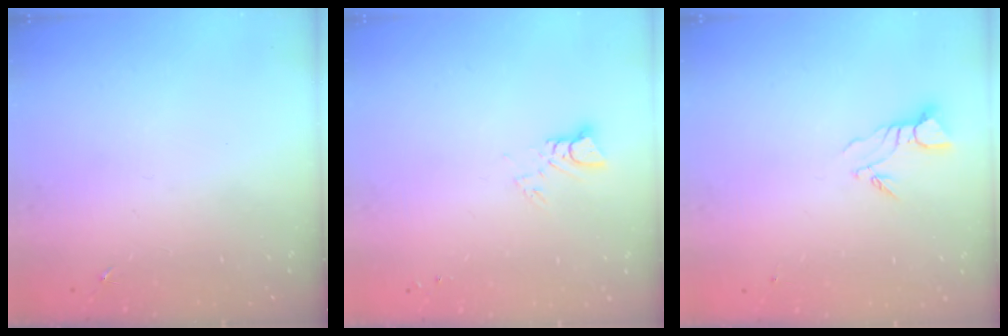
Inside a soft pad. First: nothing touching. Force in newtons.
{"total": 3.6, "press": 3.6, "slide": 0.2}
{"total": 4.3, "press": 4.3, "slide": 0.3}